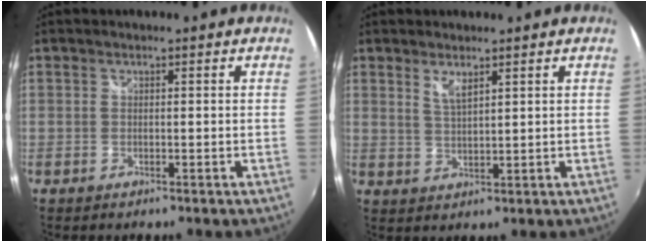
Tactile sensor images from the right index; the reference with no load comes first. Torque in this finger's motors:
{"motor_torque": [0.01, 0.06, 0.18, 0.02]}